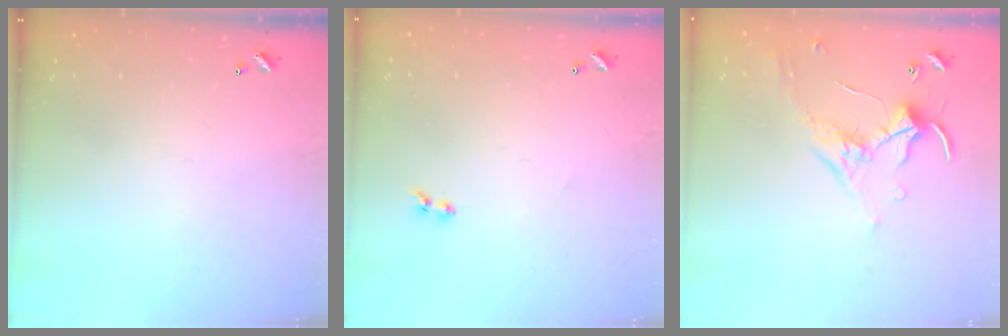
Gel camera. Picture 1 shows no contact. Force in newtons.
{"total": 1.9, "press": 1.7, "slide": 0.9}
{"total": 0.7, "press": 0.6, "slide": 0.4}